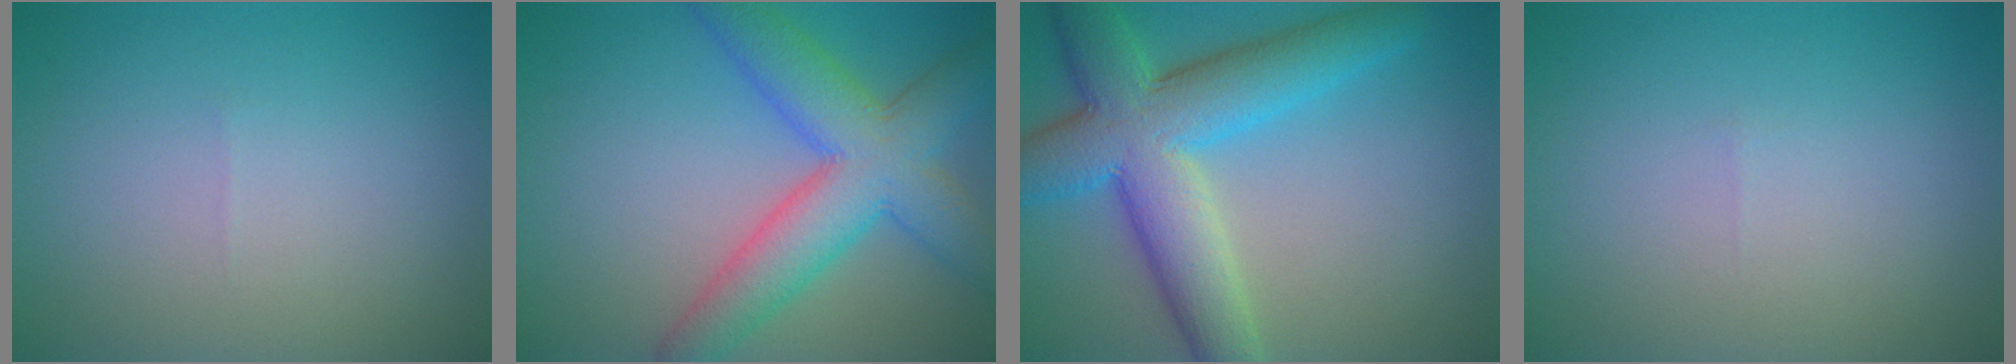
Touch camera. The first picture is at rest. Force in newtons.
{"total": 7.9, "press": 7.9, "slide": 0.5}
{"total": 9.6, "press": 9.6, "slide": 0.3}
{"total": 0.0}